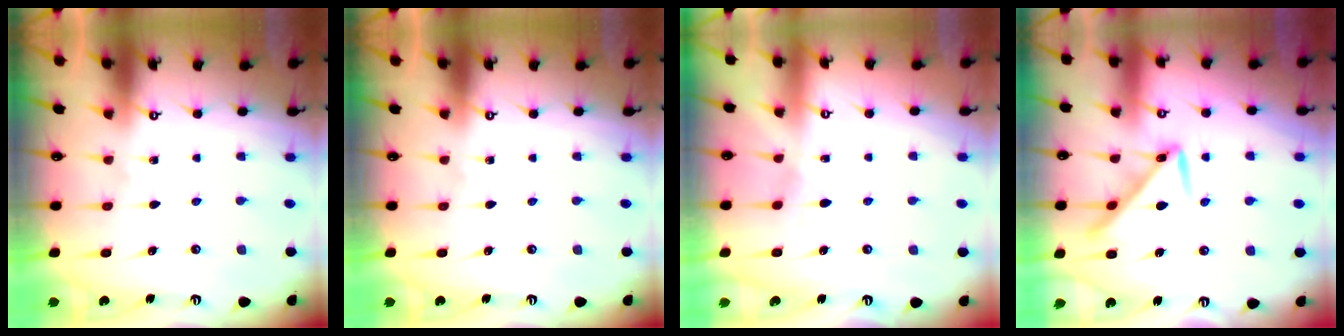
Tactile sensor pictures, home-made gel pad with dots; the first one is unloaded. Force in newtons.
{"total": 0.0}
{"total": 1.7, "press": 1.7, "slide": 0.4}
{"total": 9.3, "press": 9.2, "slide": 0.5}